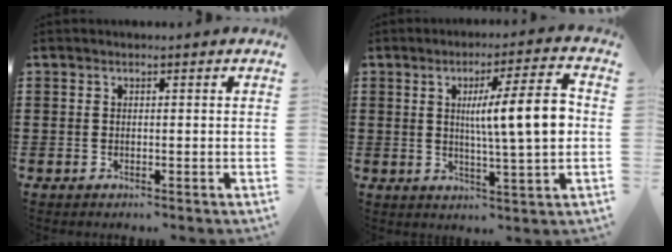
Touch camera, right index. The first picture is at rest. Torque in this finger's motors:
{"motor_torque": [1.59, -0.54, 0.64, 0.21]}